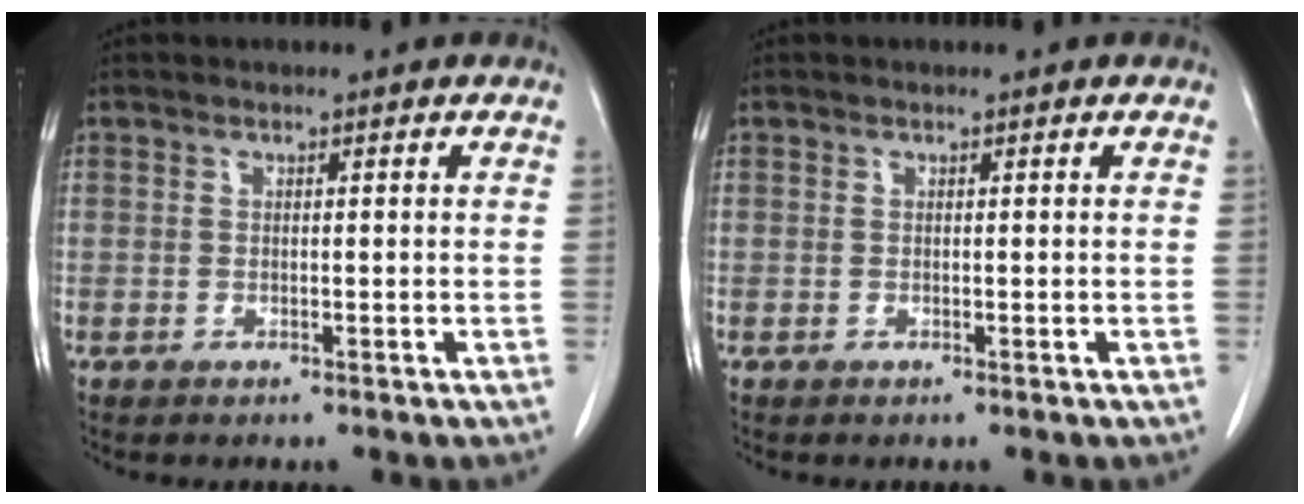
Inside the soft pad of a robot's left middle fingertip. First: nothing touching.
{"total": 0.0}